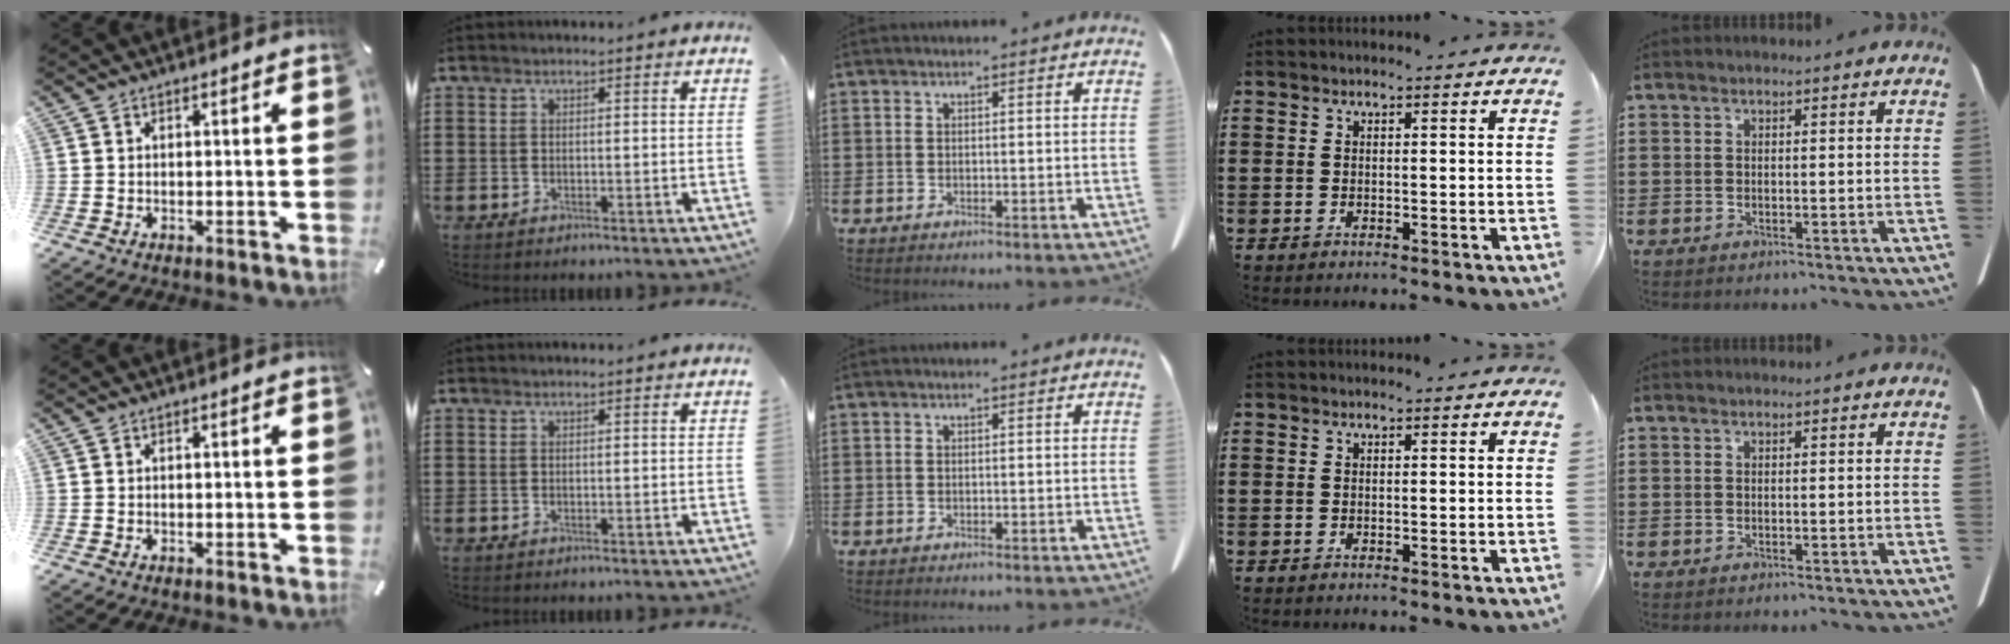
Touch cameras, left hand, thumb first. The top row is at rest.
{}